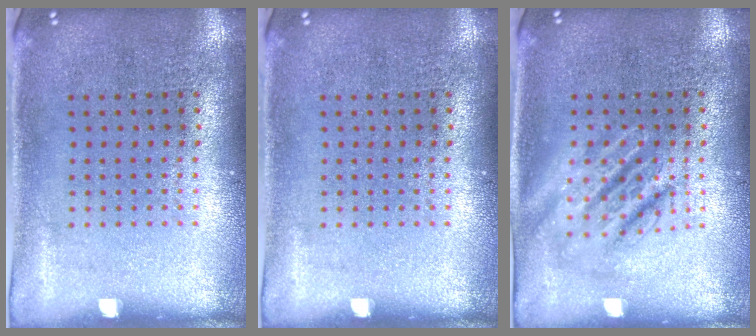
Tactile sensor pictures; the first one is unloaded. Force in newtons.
{"total": 0.0}
{"total": 2.6, "press": 2.6, "slide": 0.3}